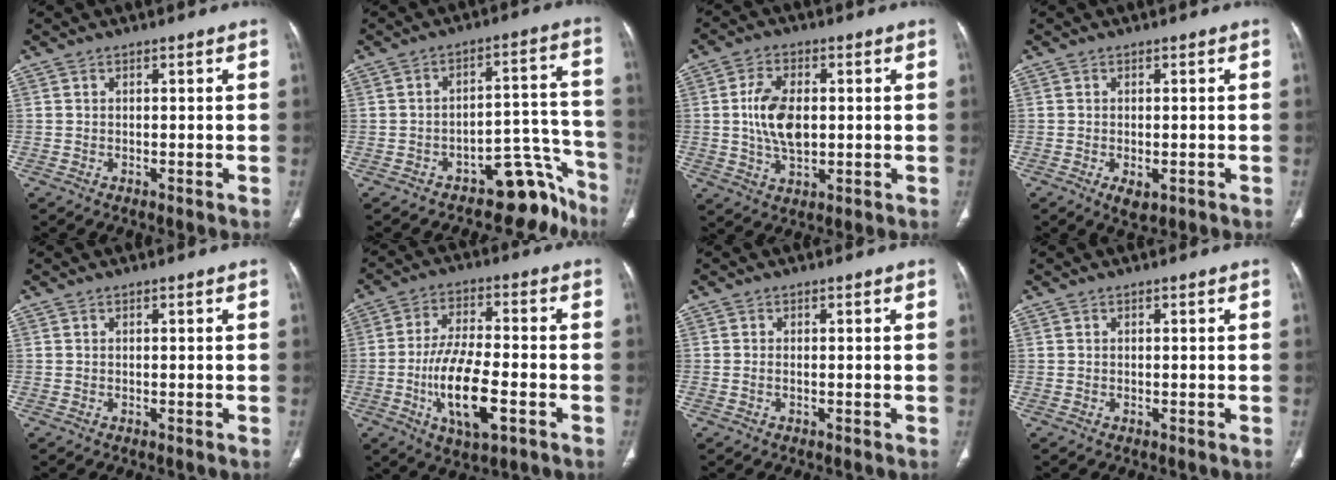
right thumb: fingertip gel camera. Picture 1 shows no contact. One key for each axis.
{"total": 10.2, "fx": -8.1, "fy": 5.1, "fz": 3.5, "tx": 0.014, "ty": 0.128, "tz": -0.118}
{"total": 9.2, "fx": 0.5, "fy": 5.3, "fz": 7.5, "tx": -0.139, "ty": 0.000, "tz": 0.013}
{"total": 3.1, "fx": -1.2, "fy": 1.6, "fz": 2.4, "tx": -0.041, "ty": -0.005, "tz": -0.013}
{"total": 0.0}
{"total": 13.4, "fx": -4.2, "fy": 5.1, "fz": 11.6, "tx": -0.211, "ty": 0.011, "tz": -0.072}
{"total": 0.6, "fx": -0.2, "fy": 0.3, "fz": 0.5, "tx": -0.013, "ty": 0.000, "tz": -0.004}
{"total": 0.0}